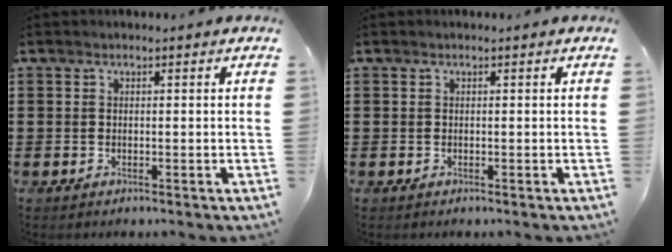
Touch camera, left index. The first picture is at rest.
{"total": 0.0}